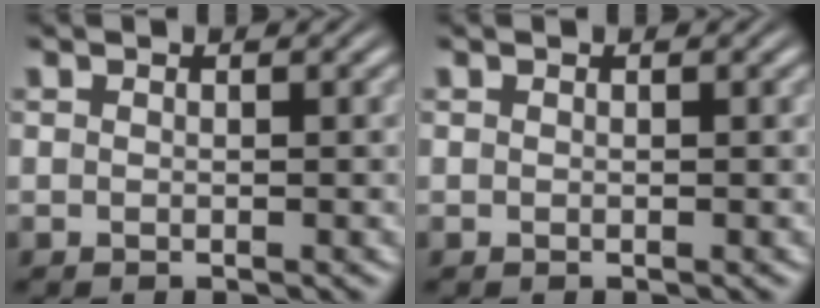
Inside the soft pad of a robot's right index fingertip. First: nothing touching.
{"total": 0.0}